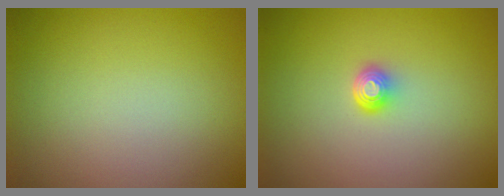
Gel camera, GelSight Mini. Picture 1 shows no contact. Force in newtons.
{"total": 1.6, "press": 1.1, "slide": 1.1}